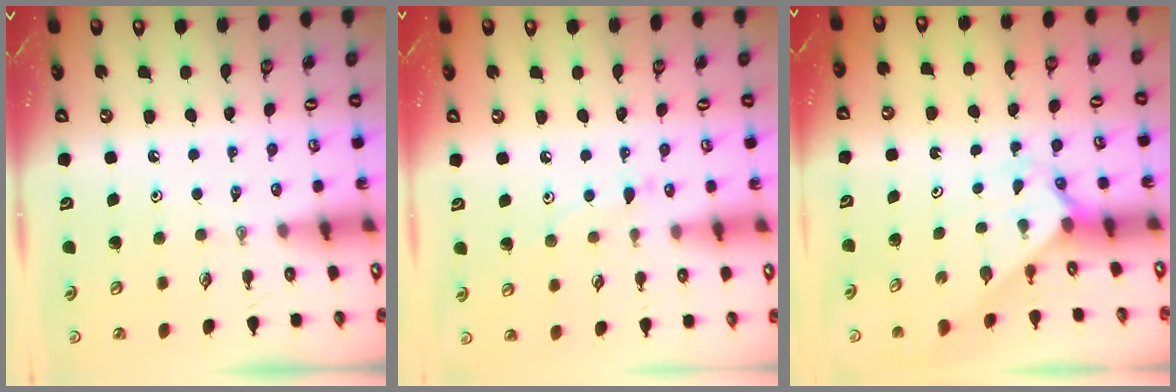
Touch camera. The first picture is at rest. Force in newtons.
{"total": 6.3, "press": 6.3, "slide": 0.4}
{"total": 2.1, "press": 2.1, "slide": 0.2}